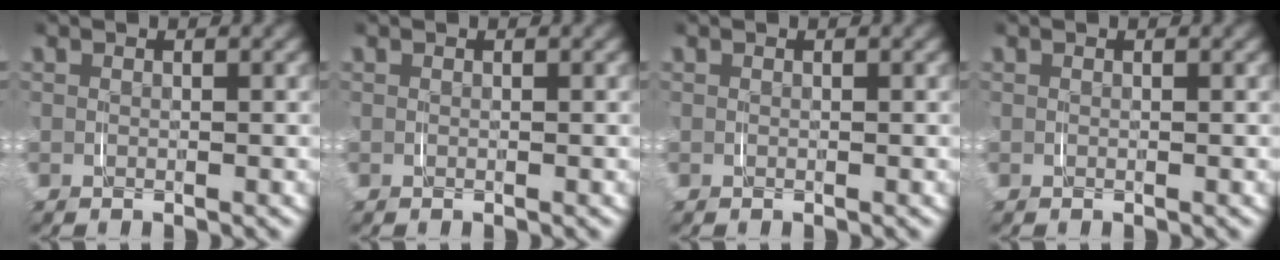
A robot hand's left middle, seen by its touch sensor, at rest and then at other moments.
{"total": 0.0}
{"total": 0.0}
{"total": 0.0}